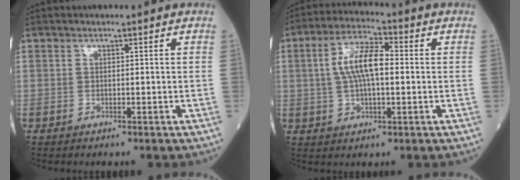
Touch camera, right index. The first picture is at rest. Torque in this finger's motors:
{"motor_torque": [0.27, 0.02, 0.36, 0.14]}